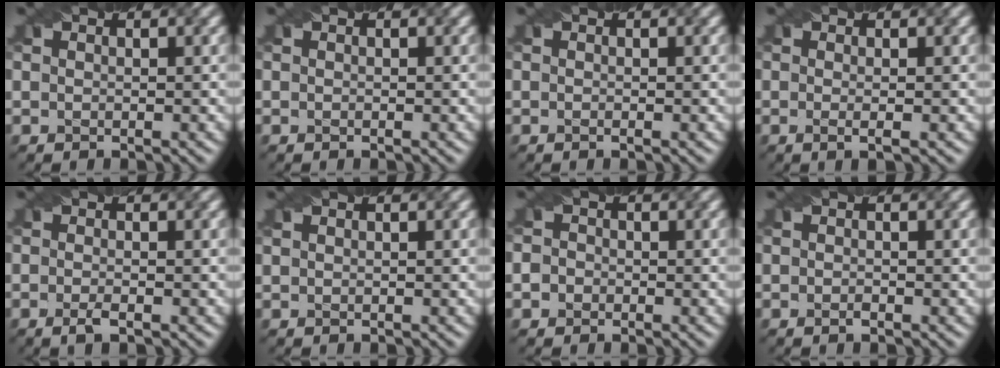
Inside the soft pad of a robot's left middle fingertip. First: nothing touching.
{"total": 0.0}
{"total": 0.0}
{"total": 1.2, "force": [-0.3, -0.1, 1.2], "torque": [-0.018, -0.001, -0.011]}
{"total": 1.5, "force": [-0.8, 0.1, 1.2], "torque": [-0.027, 0.000, -0.019]}
{"total": 0.5, "force": [0.5, 0.0, 0.2], "torque": [-0.005, -0.003, 0.009]}
{"total": 2.2, "force": [-0.1, 2.0, 0.9], "torque": [-0.006, 0.018, -0.022]}
{"total": 0.6, "force": [-0.5, 0.1, 0.3], "torque": [-0.005, -0.001, -0.010]}